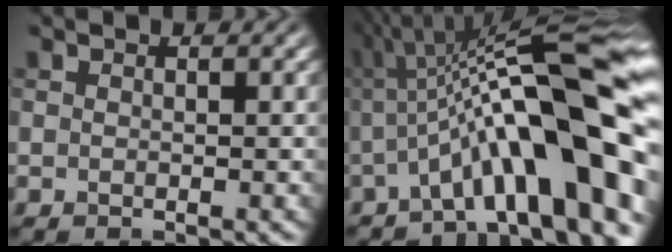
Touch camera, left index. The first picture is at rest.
{"total": 14.7, "force": [-1.8, 2.9, 14.3], "torque": [-0.204, 0.035, -0.026]}